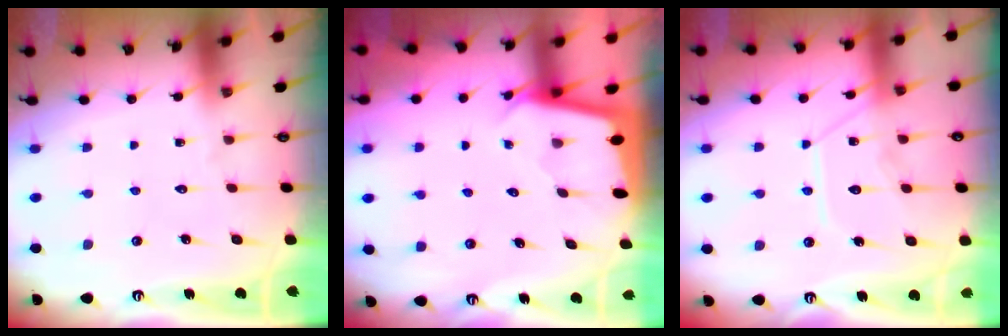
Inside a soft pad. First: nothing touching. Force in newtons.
{"total": 1.8, "press": 1.8, "slide": 0.1}
{"total": 11.8, "press": 11.8, "slide": 1.0}